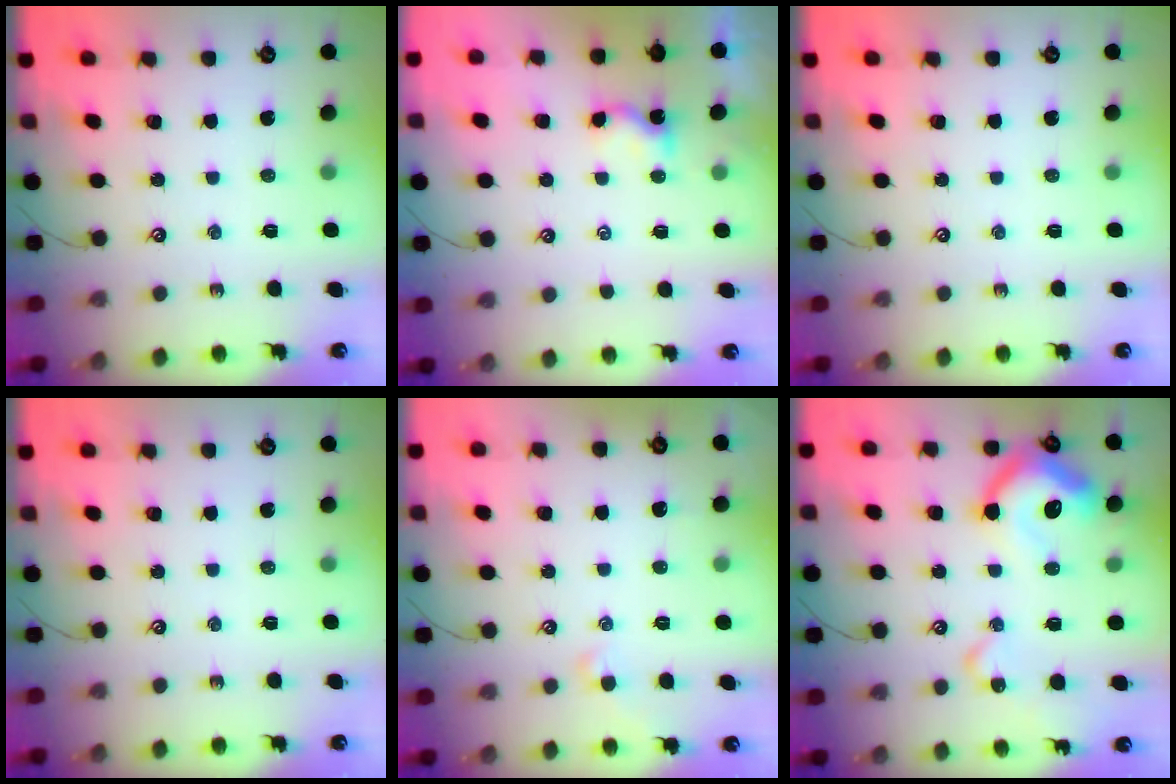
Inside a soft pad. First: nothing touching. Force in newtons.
{"total": 2.4, "press": 2.4, "slide": 0.1}
{"total": 0.0}
{"total": 0.0}
{"total": 0.8, "press": 0.6, "slide": 0.6}
{"total": 15.6, "press": 15.5, "slide": 1.4}